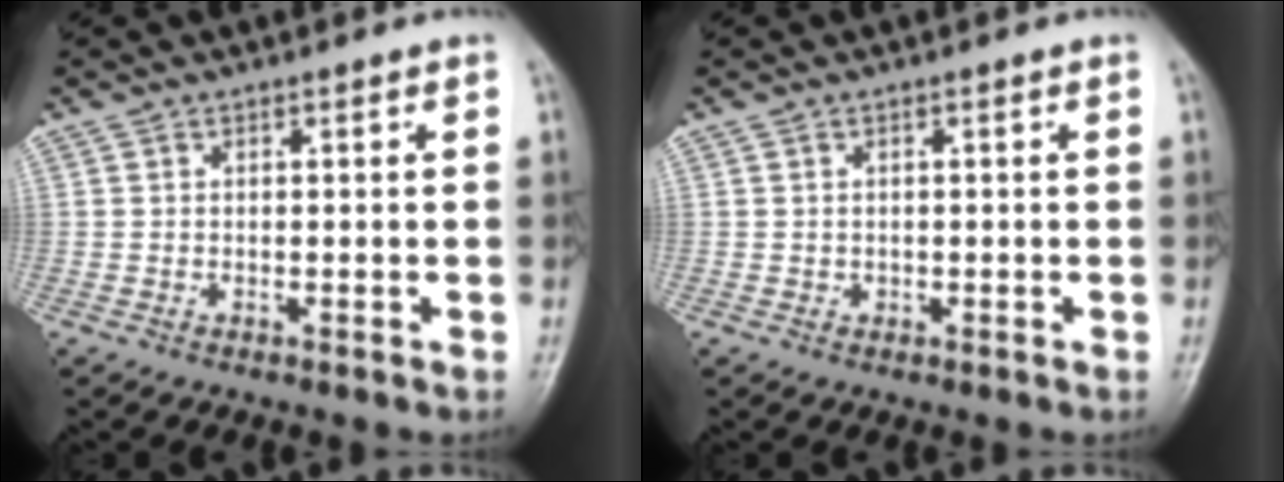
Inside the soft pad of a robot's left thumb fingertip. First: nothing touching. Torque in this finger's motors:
{"motor_torque": [-0.07, -0.03, 0.10, 0.18, 0.00]}